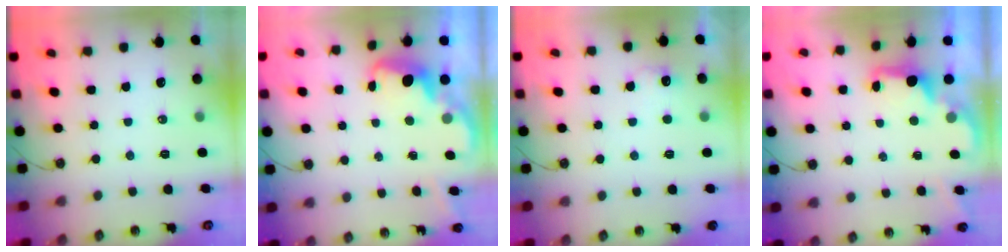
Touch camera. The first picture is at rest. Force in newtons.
{"total": 2.7, "press": 2.6, "slide": 0.8}
{"total": 5.0, "press": 4.9, "slide": 1.1}
{"total": 2.8, "press": 2.8, "slide": 0.5}